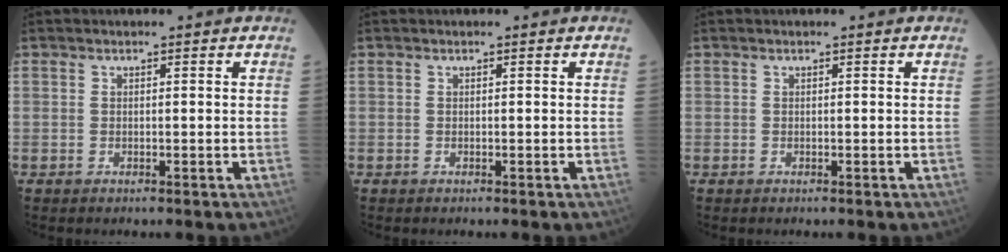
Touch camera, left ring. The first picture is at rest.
{"total": 0.0}
{"total": 0.0}